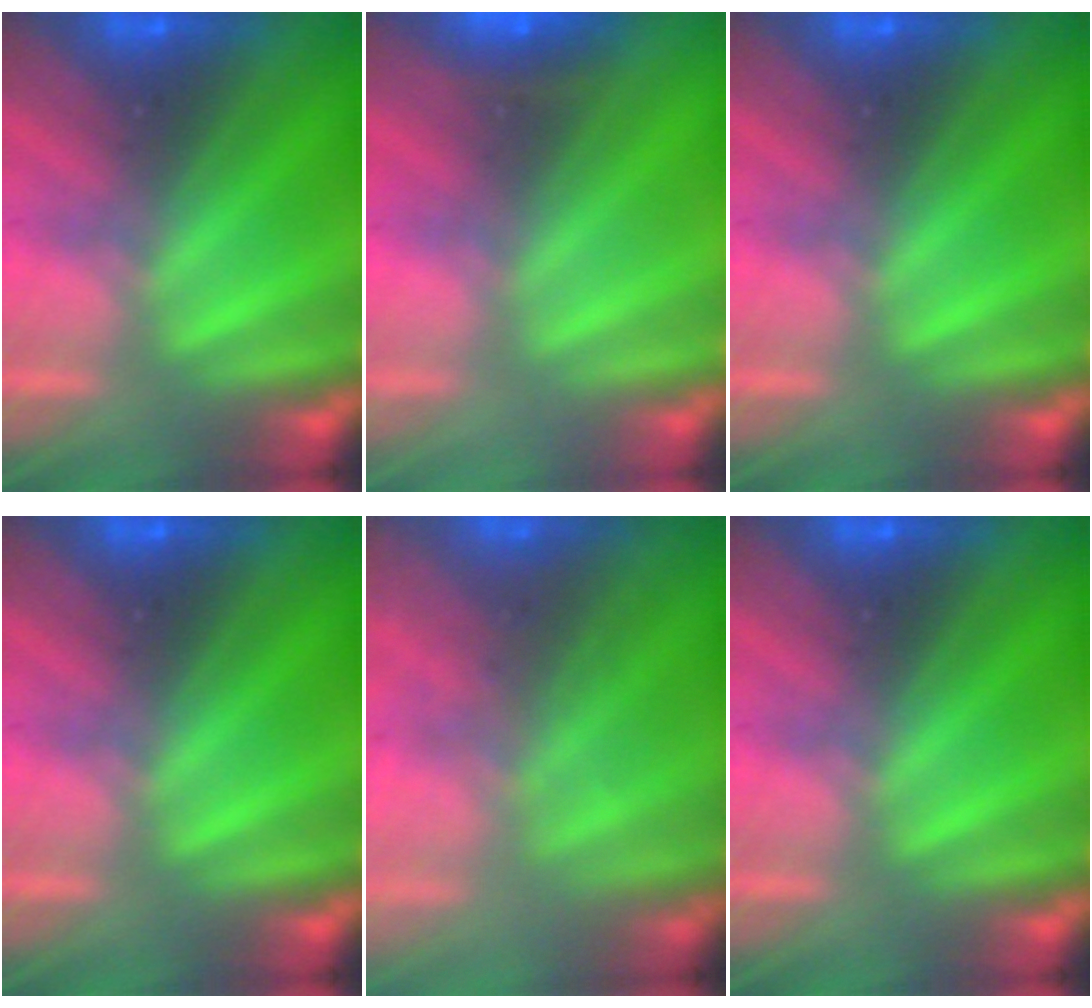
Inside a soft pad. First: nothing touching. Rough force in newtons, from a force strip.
{"total": 2.4}
{"total": 0.0}
{"total": 0.0}
{"total": 5.7}
{"total": 0.0}